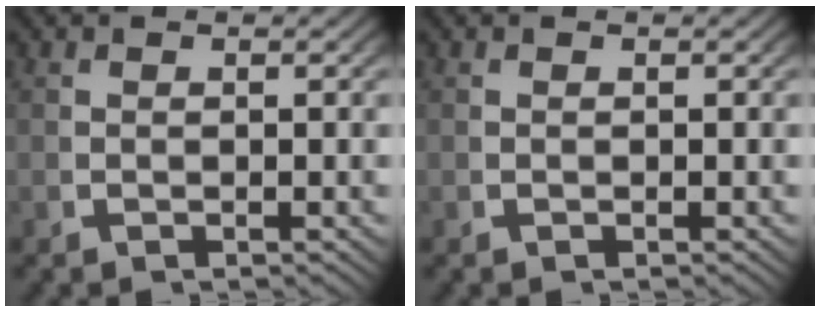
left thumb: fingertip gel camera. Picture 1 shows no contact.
{"total": 0.0}